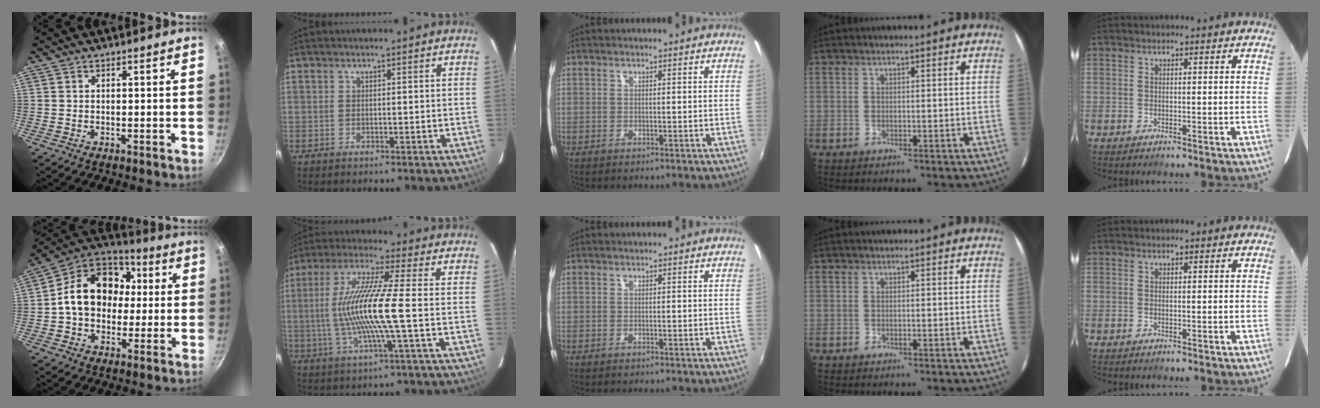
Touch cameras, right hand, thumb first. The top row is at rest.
{"thumb": {"total": 17.9, "force": [1.0, 14.0, 11.2], "torque": [-0.152, 0.039, 0.003]}, "index": {"total": 13.7, "force": [-1.5, -0.4, 13.6], "torque": [-0.267, -0.003, -0.027]}}